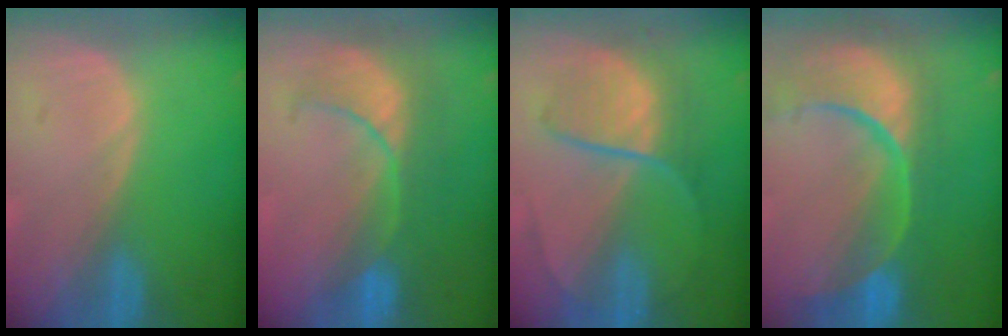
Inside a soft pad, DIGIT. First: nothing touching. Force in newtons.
{"total": 8.1, "press": 7.9, "slide": 1.6}
{"total": 6.8, "press": 6.7, "slide": 1.2}
{"total": 13.7, "press": 10.8, "slide": 8.4}